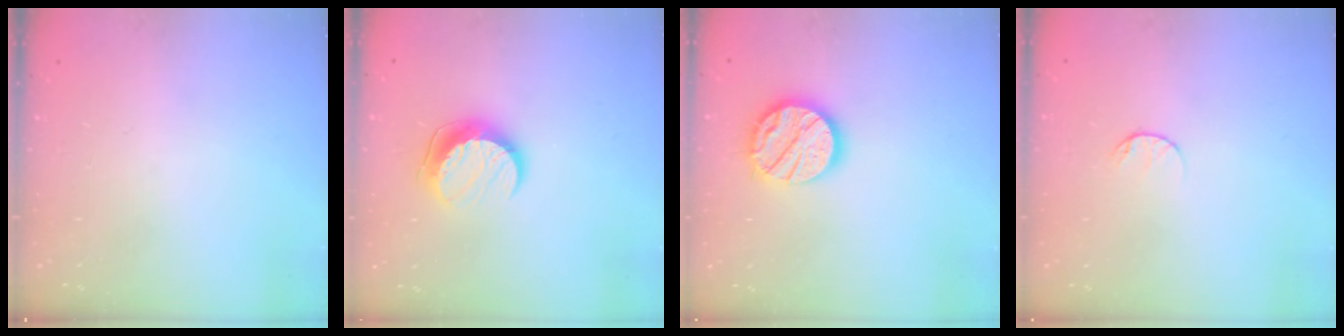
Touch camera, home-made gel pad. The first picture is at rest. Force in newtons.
{"total": 9.9, "press": 9.8, "slide": 0.6}
{"total": 14.4, "press": 14.4, "slide": 1.1}
{"total": 6.1, "press": 6.1, "slide": 0.5}